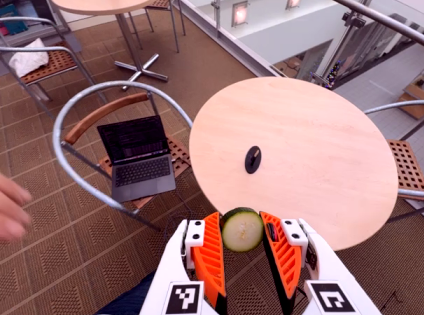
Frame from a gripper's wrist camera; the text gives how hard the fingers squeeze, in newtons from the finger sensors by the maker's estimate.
{"total": 8.2, "left": 7.7, "right": 8.6}